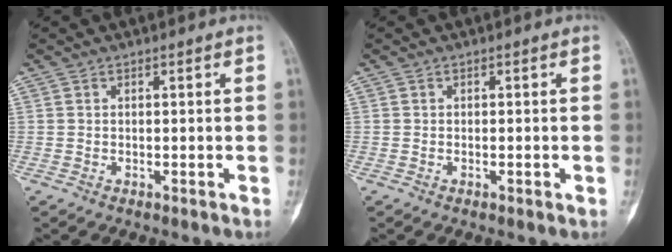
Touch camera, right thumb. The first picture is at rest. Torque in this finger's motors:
{"motor_torque": [-0.54, 0.40, -0.25, 0.30, -0.07]}